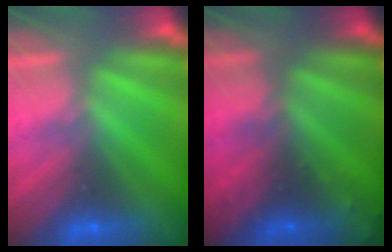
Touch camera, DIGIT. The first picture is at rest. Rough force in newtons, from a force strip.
{"total": 9.6}